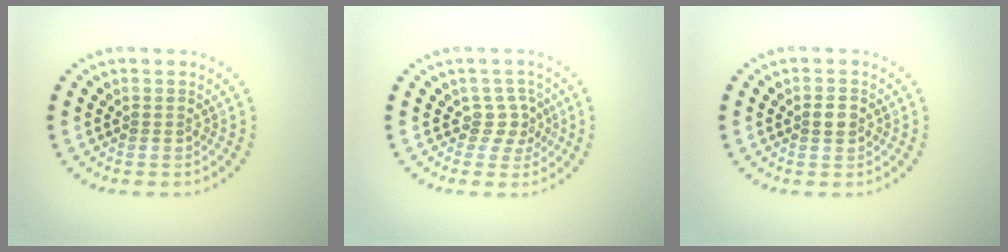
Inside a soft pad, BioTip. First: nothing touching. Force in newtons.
{"total": 2.1, "press": 1.5, "slide": 1.4}
{"total": 1.6, "press": 1.6, "slide": 0.3}